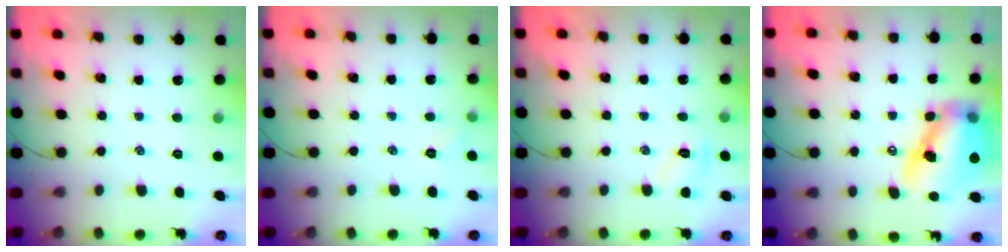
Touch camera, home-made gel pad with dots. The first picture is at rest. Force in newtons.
{"total": 3.9, "press": 3.8, "slide": 1.0}
{"total": 5.6, "press": 5.5, "slide": 1.1}
{"total": 14.3, "press": 13.8, "slide": 4.0}